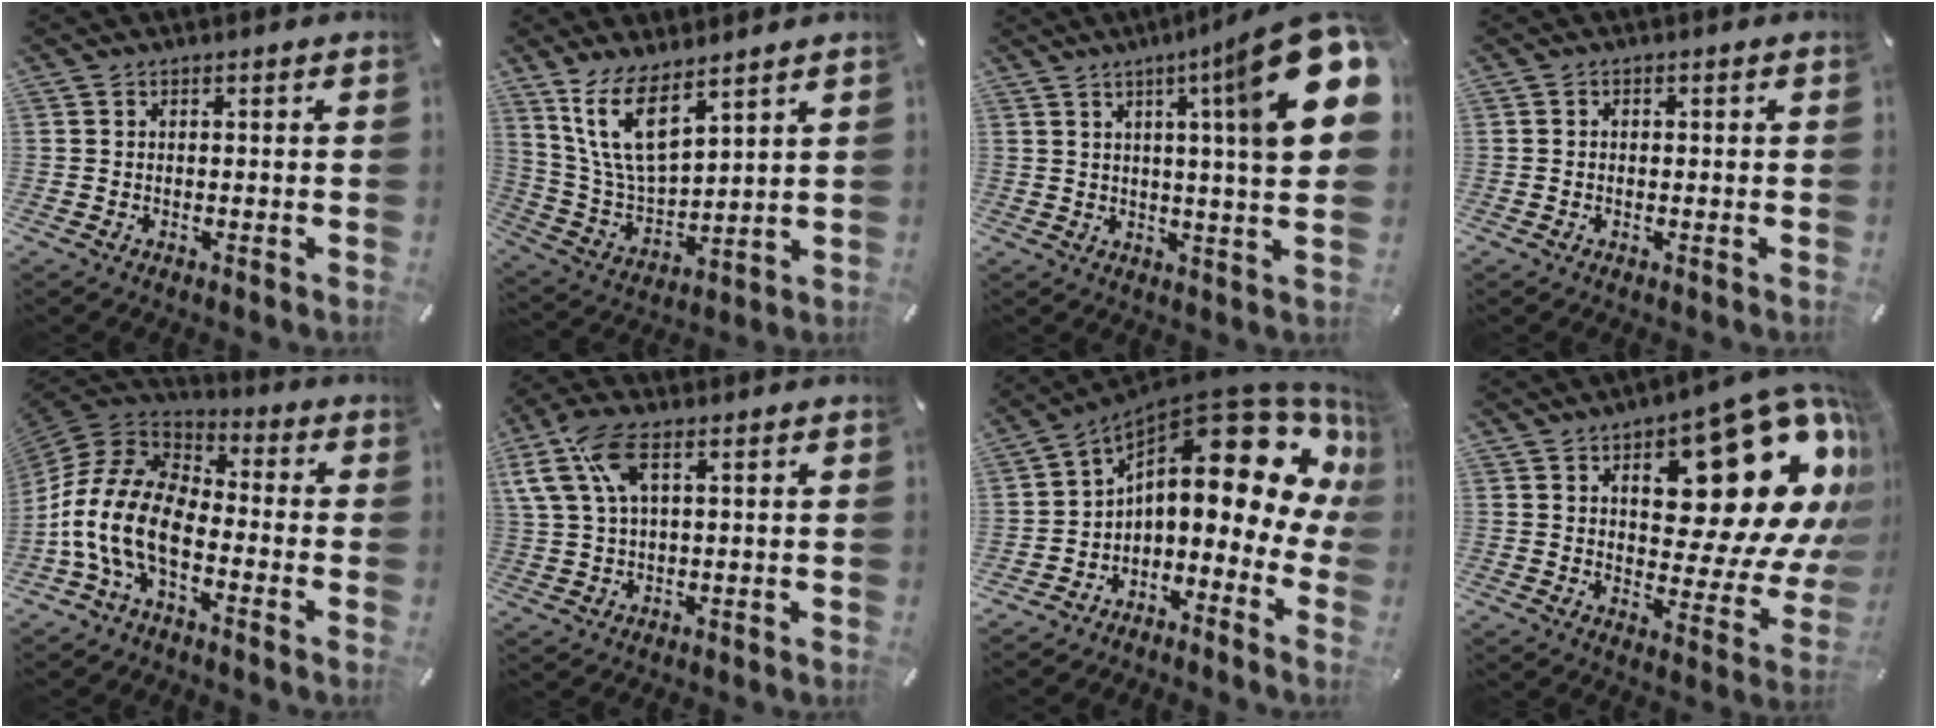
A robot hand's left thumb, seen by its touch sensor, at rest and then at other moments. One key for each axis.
{"total": 12.7, "fx": 8.5, "fy": 4.8, "fz": 8.1, "tx": -0.192, "ty": -0.039, "tz": 0.154}
{"total": 21.4, "fx": 8.2, "fy": 2.4, "fz": 19.6, "tx": -0.286, "ty": -0.051, "tz": 0.114}
{"total": 0.7, "fx": -0.3, "fy": 0.6, "fz": 0.4, "tx": -0.007, "ty": 0.002, "tz": -0.007}
{"total": 15.7, "fx": -7.7, "fy": 8.8, "fz": 10.5, "tx": -0.238, "ty": 0.020, "tz": -0.144}
{"total": 10.8, "fx": 3.9, "fy": 5.1, "fz": 8.8, "tx": -0.190, "ty": 0.004, "tz": 0.074}
{"total": 17.4, "fx": 6.4, "fy": 7.8, "fz": 14.2, "tx": -0.200, "ty": -0.057, "tz": 0.097}
{"total": 24.9, "fx": 11.6, "fy": 12.2, "fz": 18.3, "tx": -0.212, "ty": -0.091, "tz": 0.194}